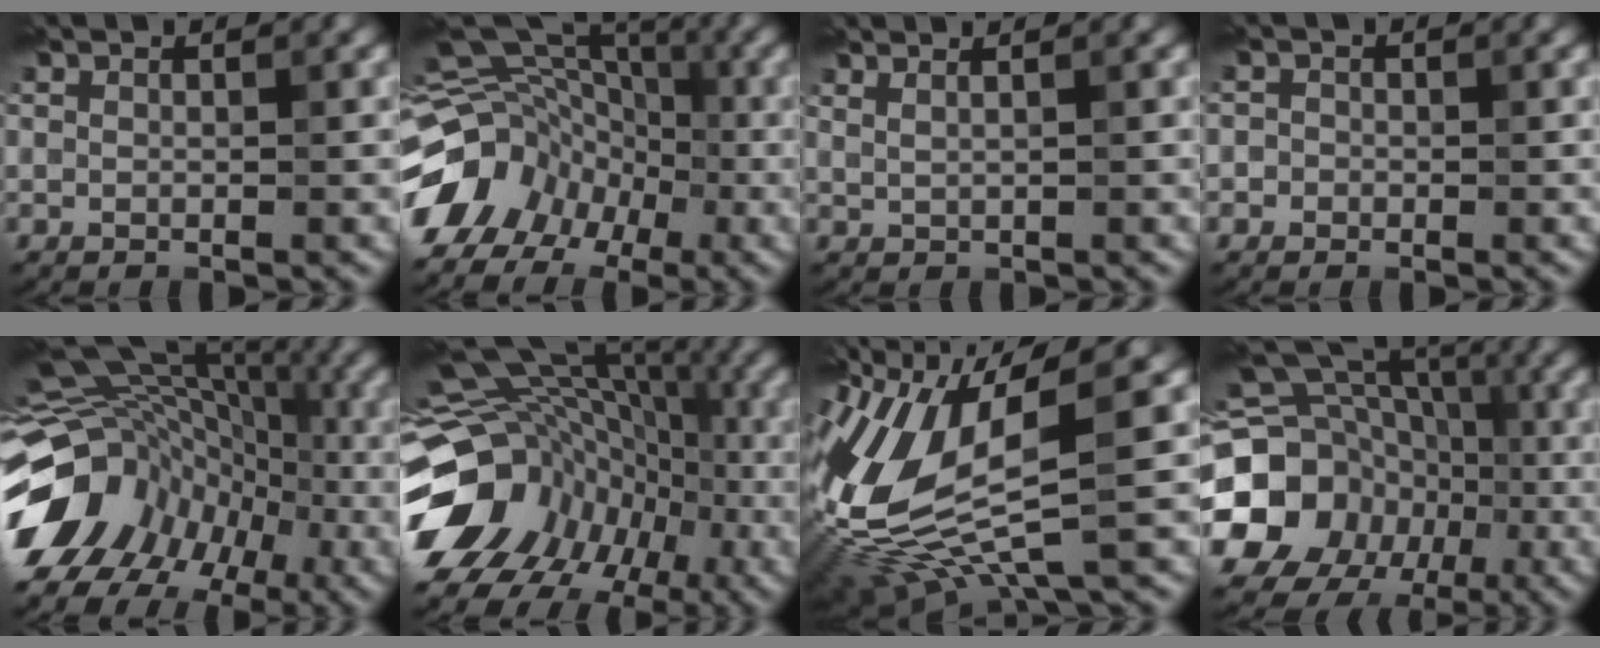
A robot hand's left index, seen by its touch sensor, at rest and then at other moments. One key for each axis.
{"total": 15.2, "fx": -6.0, "fy": 12.7, "fz": 6.0, "tx": -0.127, "ty": 0.003, "tz": -0.119}
{"total": 2.2, "fx": 1.7, "fy": 0.7, "fz": 1.3, "tx": -0.010, "ty": 0.011, "tz": 0.012}
{"total": 1.0, "fx": -0.4, "fy": 0.9, "fz": 0.1, "tx": 0.011, "ty": 0.001, "tz": -0.018}
{"total": 14.4, "fx": -5.1, "fy": 11.1, "fz": 7.6, "tx": -0.156, "ty": 0.020, "tz": -0.078}
{"total": 14.8, "fx": -3.6, "fy": 11.6, "fz": 8.4, "tx": -0.158, "ty": 0.017, "tz": -0.036}
{"total": 11.9, "fx": -0.2, "fy": 4.0, "fz": 11.2, "tx": -0.241, "ty": -0.007, "tz": 0.000}
{"total": 23.3, "fx": -4.8, "fy": 21.1, "fz": 8.7, "tx": -0.172, "ty": -0.006, "tz": -0.122}